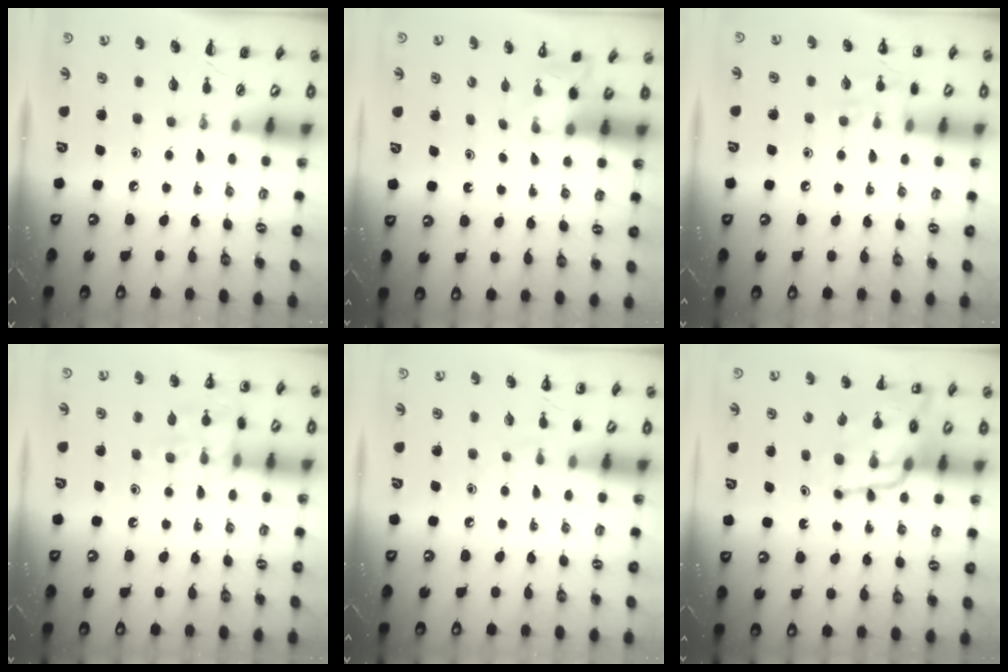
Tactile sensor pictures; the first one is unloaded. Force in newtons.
{"total": 2.0, "press": 2.0, "slide": 0.5}
{"total": 8.7, "press": 8.6, "slide": 1.2}
{"total": 13.3, "press": 13.2, "slide": 1.8}
{"total": 6.1, "press": 5.6, "slide": 2.4}
{"total": 15.4, "press": 14.8, "slide": 4.0}